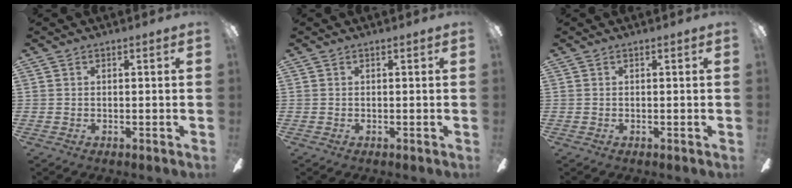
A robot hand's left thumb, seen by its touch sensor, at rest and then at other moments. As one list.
[{"total": 0.0}, {"total": 0.0}]